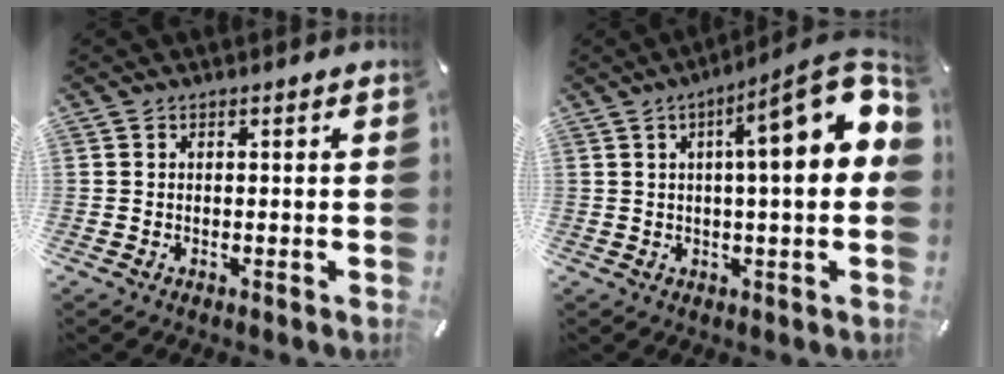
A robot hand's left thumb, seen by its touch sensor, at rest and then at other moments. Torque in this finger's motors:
{"motor_torque": [2.11, 2.89, 0.58, -0.04, 0.16]}